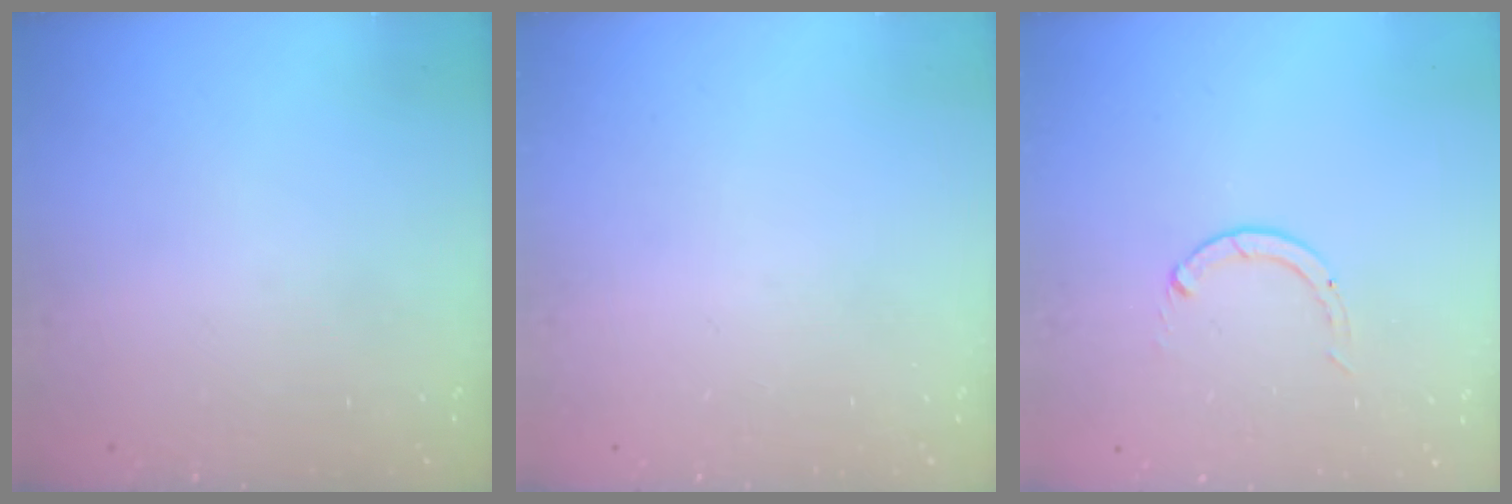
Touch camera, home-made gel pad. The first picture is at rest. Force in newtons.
{"total": 0.0}
{"total": 0.0}